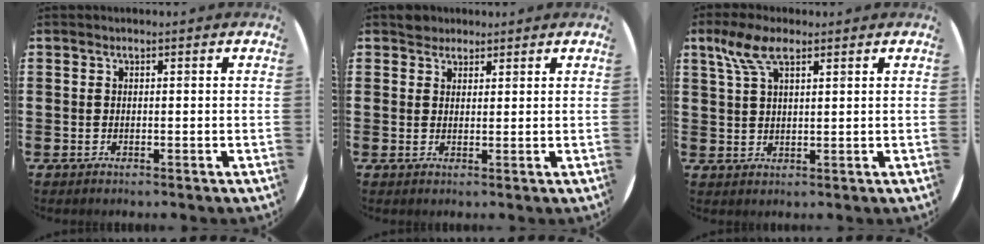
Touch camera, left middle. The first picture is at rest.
{"total": 2.1, "force": [1.9, 0.9, -0.2], "torque": [0.008, 0.003, 0.037]}
{"total": 5.9, "force": [3.3, 2.3, 4.2], "torque": [-0.092, 0.009, 0.059]}